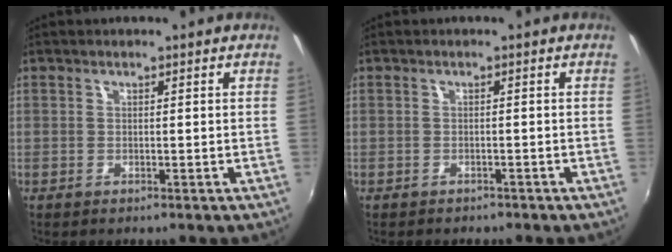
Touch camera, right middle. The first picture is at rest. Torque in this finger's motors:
{"motor_torque": [-0.89, -0.84, -0.43, -0.03]}